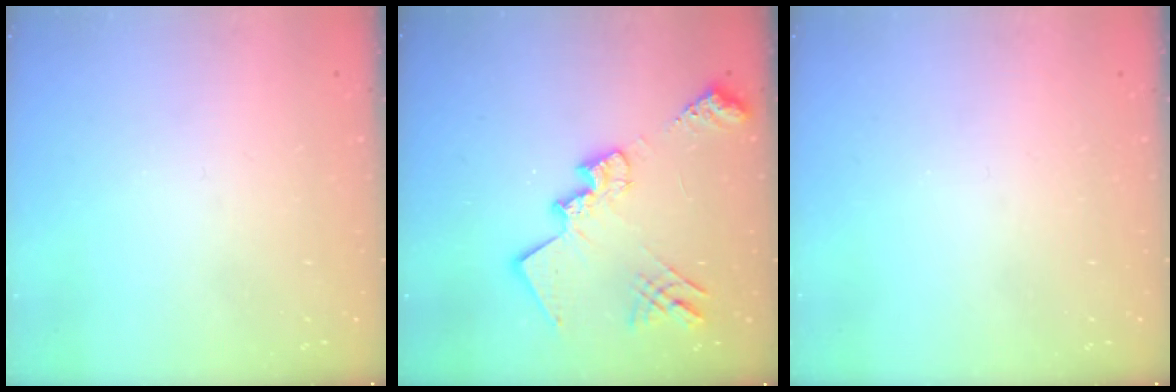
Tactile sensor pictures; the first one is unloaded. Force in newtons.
{"total": 20.1, "press": 20.1, "slide": 1.1}
{"total": 0.0}